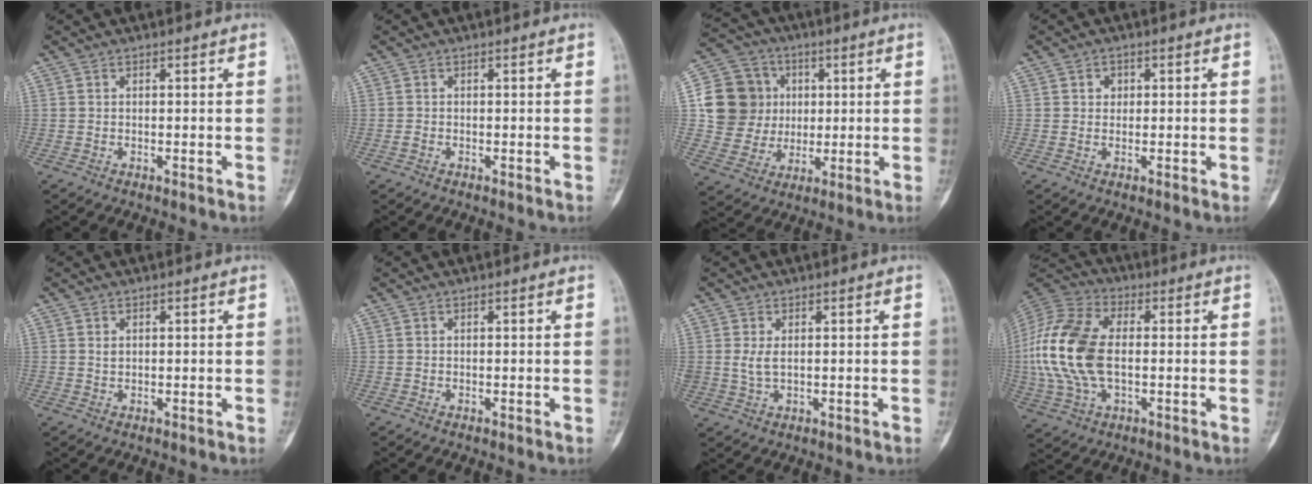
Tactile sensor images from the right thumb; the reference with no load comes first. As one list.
[{"total": 0.6, "force": [-0.3, 0.4, 0.3], "torque": [-0.012, -0.001, -0.007]}, {"total": 14.5, "force": [2.2, 13.5, 4.8], "torque": [-0.059, 0.013, 0.046]}, {"total": 1.8, "force": [0.4, 1.6, 0.8], "torque": [-0.003, 0.001, 0.004]}, {"total": 0.9, "force": [0.3, 0.7, 0.5], "torque": [-0.005, 0.001, 0.008]}, {"total": 0.0}, {"total": 2.6, "force": [0.5, 1.4, 2.1], "torque": [-0.045, -0.003, 0.018]}, {"total": 18.8, "force": [-0.4, 10.9, 15.3], "torque": [-0.340, 0.013, -0.006]}]